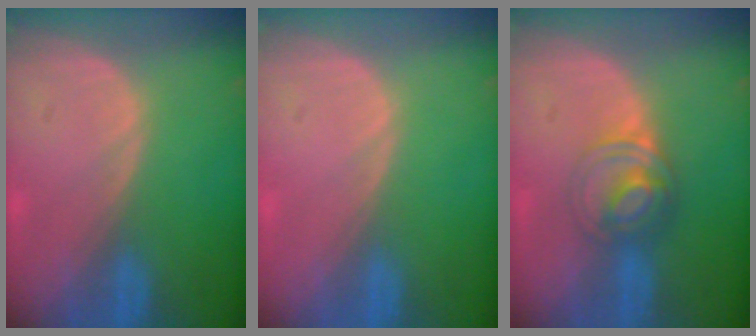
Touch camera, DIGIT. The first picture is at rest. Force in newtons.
{"total": 0.0}
{"total": 6.1, "press": 5.3, "slide": 3.1}